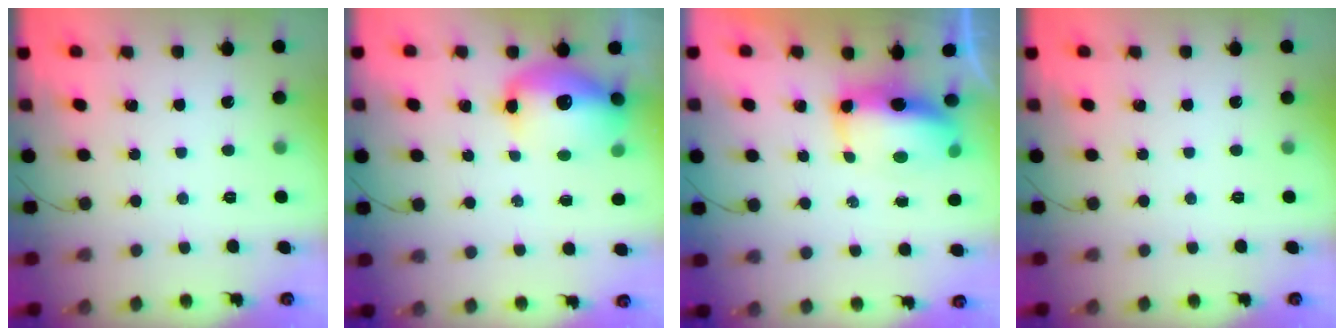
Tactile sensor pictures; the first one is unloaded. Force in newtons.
{"total": 13.6, "press": 13.3, "slide": 3.0}
{"total": 11.5, "press": 10.6, "slide": 4.4}
{"total": 0.0}